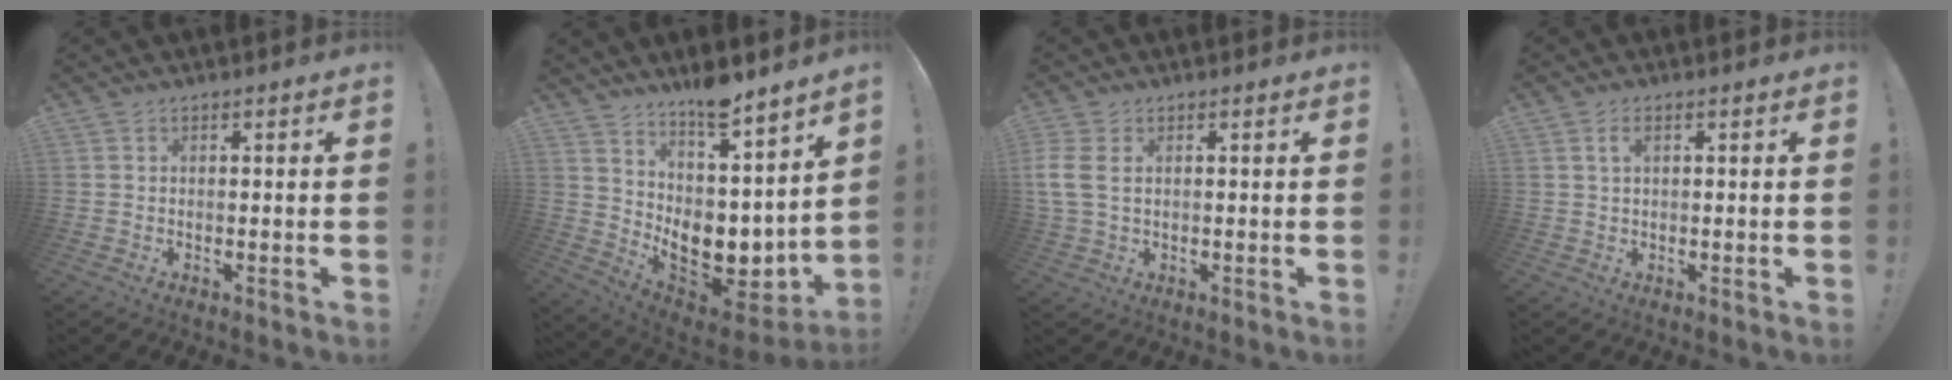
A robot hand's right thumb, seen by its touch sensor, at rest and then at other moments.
{"total": 11.8, "force": [2.1, 7.3, 9.0], "torque": [-0.103, -0.046, 0.052]}
{"total": 5.7, "force": [1.6, 3.5, 4.2], "torque": [-0.103, -0.002, 0.033]}
{"total": 2.7, "force": [1.1, 1.2, 2.1], "torque": [-0.043, 0.002, 0.019]}